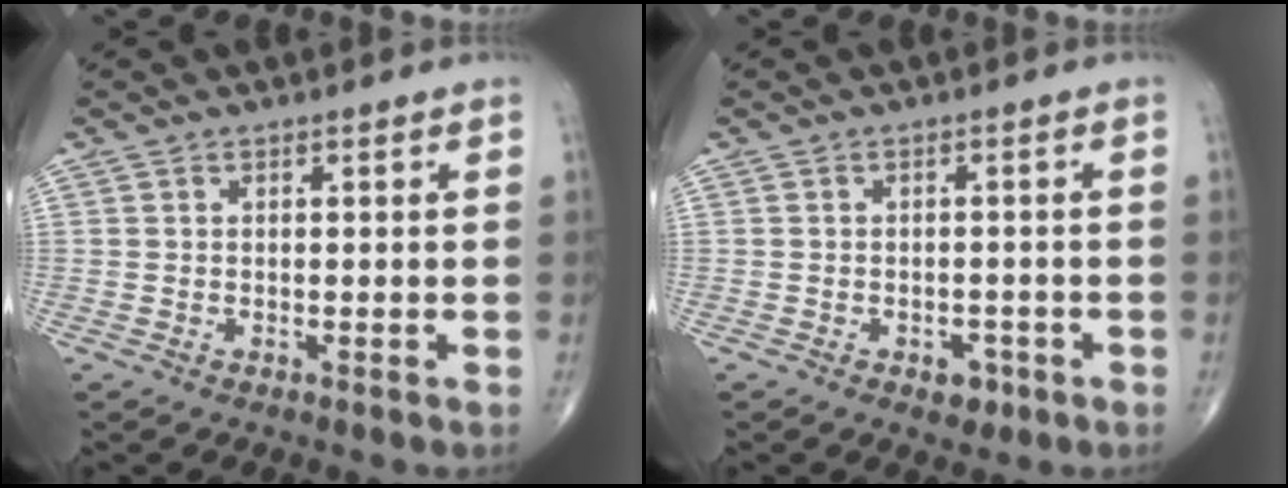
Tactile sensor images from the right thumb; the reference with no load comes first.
{"total": 3.0, "force": [-1.5, 2.0, 1.7], "torque": [-0.008, 0.005, -0.017]}